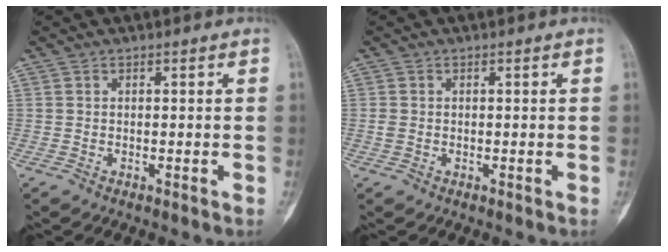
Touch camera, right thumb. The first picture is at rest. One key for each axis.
{"total": 1.0, "fx": -0.1, "fy": 0.8, "fz": 0.5, "tx": -0.015, "ty": 0.000, "tz": -0.001}